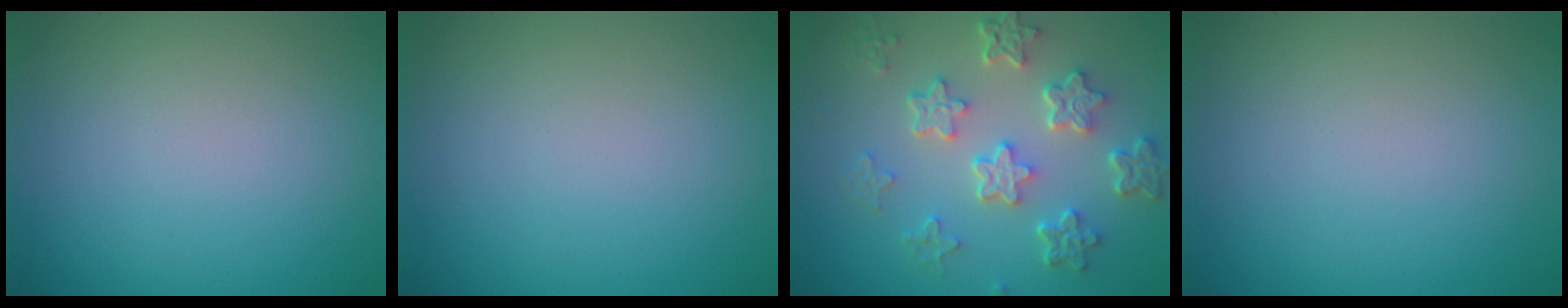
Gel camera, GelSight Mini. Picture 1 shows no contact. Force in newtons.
{"total": 0.0}
{"total": 5.7, "press": 4.4, "slide": 3.7}
{"total": 0.0}